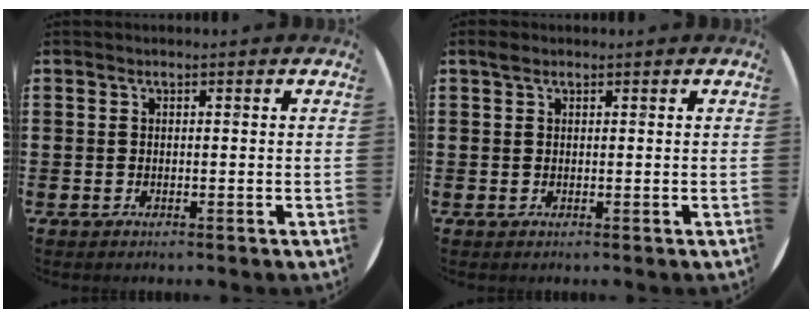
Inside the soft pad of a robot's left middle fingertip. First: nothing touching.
{"total": 0.9, "force": [0.7, 0.5, 0.3], "torque": [0.001, 0.001, 0.011]}